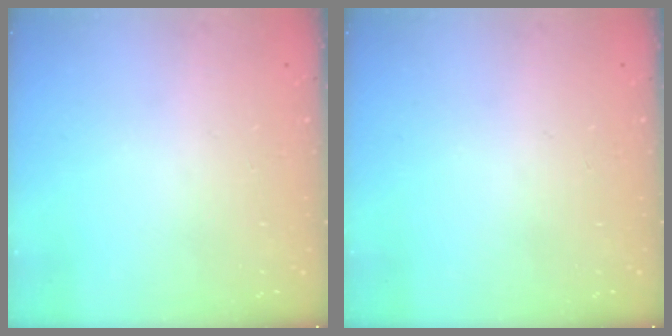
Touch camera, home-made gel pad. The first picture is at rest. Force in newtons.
{"total": 0.0}